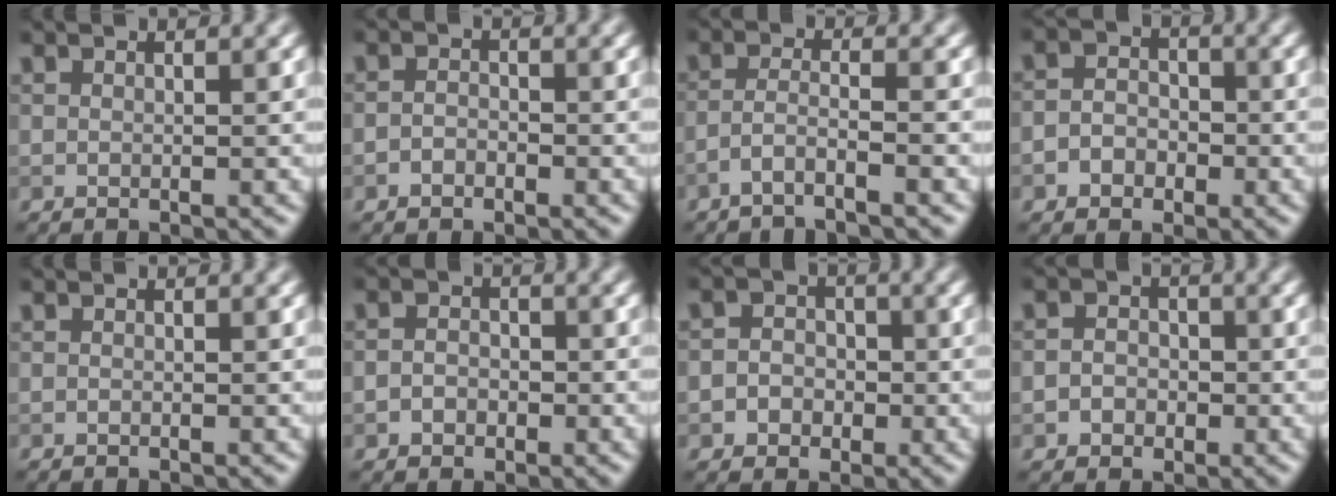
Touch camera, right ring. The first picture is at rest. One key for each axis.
{"total": 1.2, "fx": -0.7, "fy": 0.8, "fz": 0.7, "tx": -0.013, "ty": 0.001, "tz": -0.017}
{"total": 2.4, "fx": -1.7, "fy": 0.2, "fz": 1.7, "tx": -0.034, "ty": 0.005, "tz": -0.045}
{"total": 2.7, "fx": -1.2, "fy": 2.1, "fz": 1.3, "tx": -0.015, "ty": 0.003, "tz": -0.030}
{"total": 0.0}
{"total": 1.9, "fx": -0.7, "fy": 1.5, "fz": 0.9, "tx": -0.017, "ty": 0.000, "tz": -0.018}
{"total": 3.5, "fx": -0.7, "fy": 3.2, "fz": 1.2, "tx": 0.011, "ty": 0.008, "tz": -0.037}
{"total": 2.5, "fx": -0.7, "fy": 2.2, "fz": 1.0, "tx": 0.005, "ty": 0.000, "tz": -0.025}